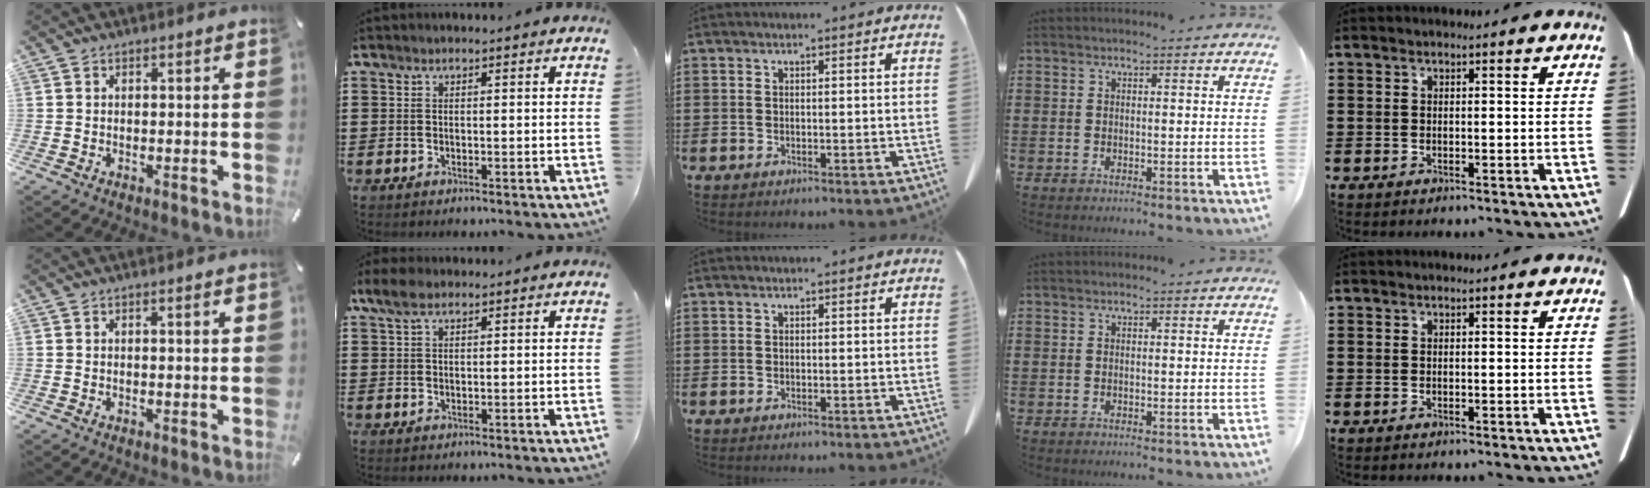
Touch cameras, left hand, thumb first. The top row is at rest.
{"thumb": {"total": 0.7, "force": [0.3, 0.1, 0.7], "torque": [-0.012, 0.001, 0.004]}, "index": {"total": 3.7, "force": [2.0, 1.9, 2.5], "torque": [-0.061, 0.005, 0.034]}}